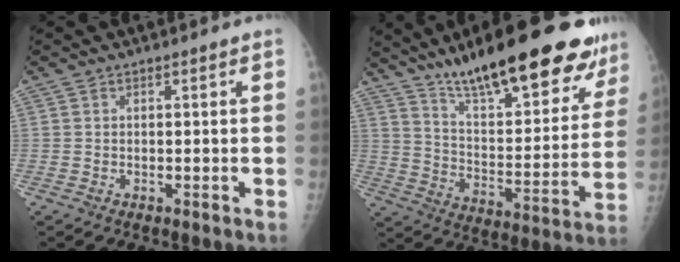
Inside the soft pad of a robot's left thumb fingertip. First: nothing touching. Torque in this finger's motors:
{"motor_torque": [1.81, 1.83, 1.49, -1.28, 0.12]}